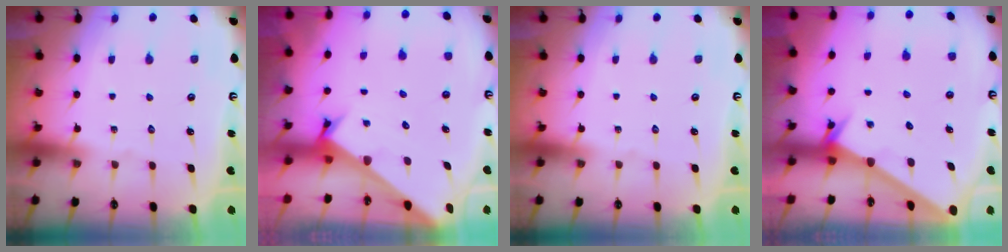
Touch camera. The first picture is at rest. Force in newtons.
{"total": 2.5, "press": 2.5, "slide": 0.2}
{"total": 0.0}
{"total": 2.5, "press": 2.5, "slide": 0.3}